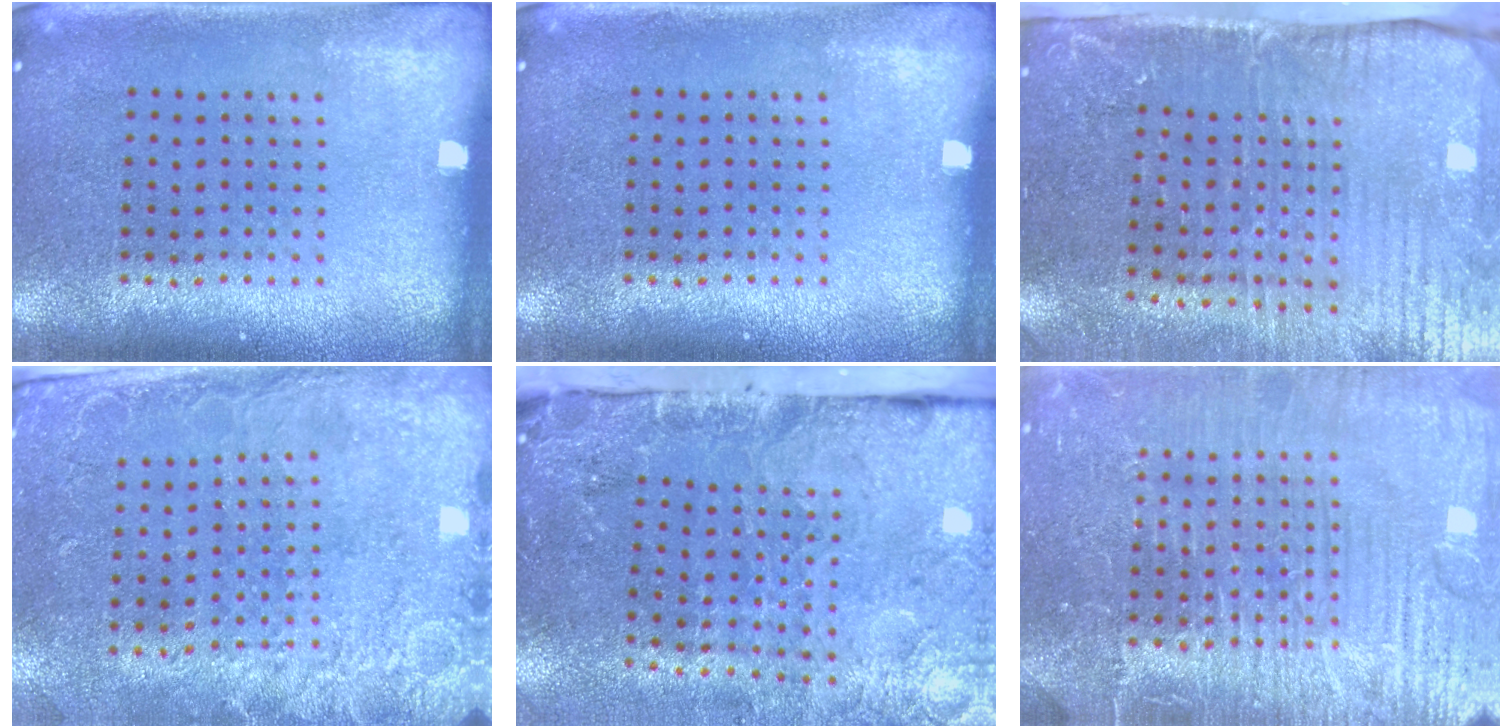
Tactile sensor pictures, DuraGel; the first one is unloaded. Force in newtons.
{"total": 0.0}
{"total": 4.5, "press": 3.7, "slide": 2.5}
{"total": 2.6, "press": 2.1, "slide": 1.5}
{"total": 3.9, "press": 3.4, "slide": 1.8}
{"total": 7.5, "press": 7.5, "slide": 0.9}